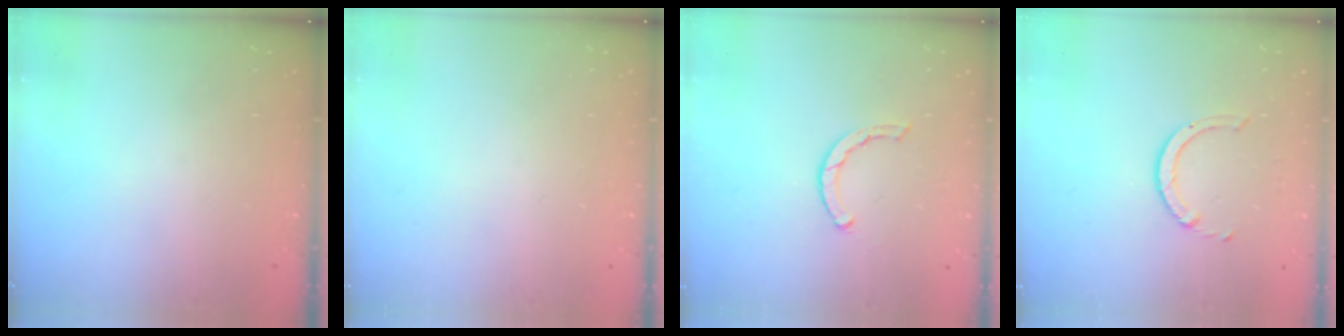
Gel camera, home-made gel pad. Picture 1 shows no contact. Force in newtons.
{"total": 0.0}
{"total": 2.0, "press": 2.0, "slide": 0.2}
{"total": 2.3, "press": 2.3, "slide": 0.3}